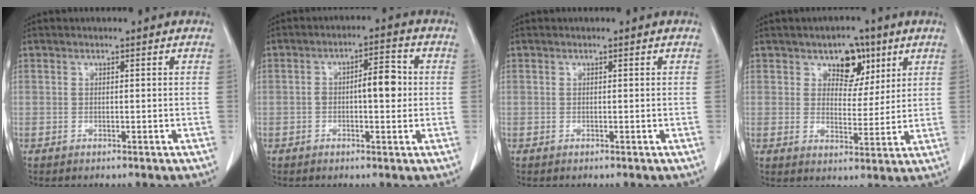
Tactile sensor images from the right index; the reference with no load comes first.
{"total": 5.7, "force": [-0.1, 2.0, 5.4], "torque": [-0.084, 0.018, -0.001]}
{"total": 0.0}
{"total": 6.6, "force": [3.7, 4.2, 3.5], "torque": [-0.041, 0.009, 0.057]}